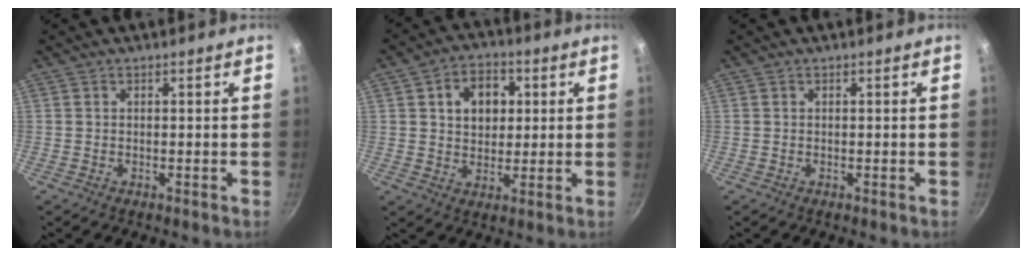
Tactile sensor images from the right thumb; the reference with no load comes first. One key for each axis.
{"total": 9.2, "fx": 2.4, "fy": 6.9, "fz": 5.6, "tx": -0.059, "ty": 0.004, "tz": 0.035}
{"total": 0.0}